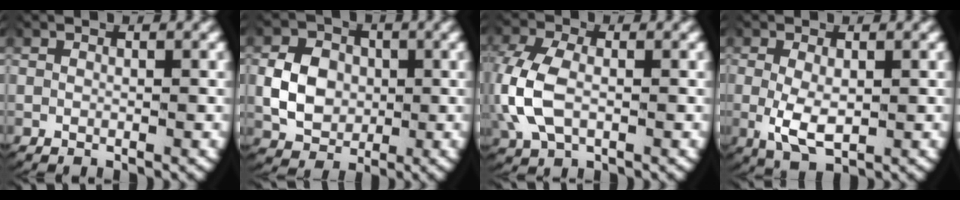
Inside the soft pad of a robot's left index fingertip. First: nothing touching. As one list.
[{"total": 5.7, "force": [-0.2, 4.9, 3.0], "torque": [-0.052, -0.009, 0.001]}, {"total": 5.0, "force": [-0.2, 3.5, 3.5], "torque": [-0.119, -0.020, 0.009]}, {"total": 4.6, "force": [-1.0, 2.7, 3.5], "torque": [-0.084, -0.020, -0.005]}]